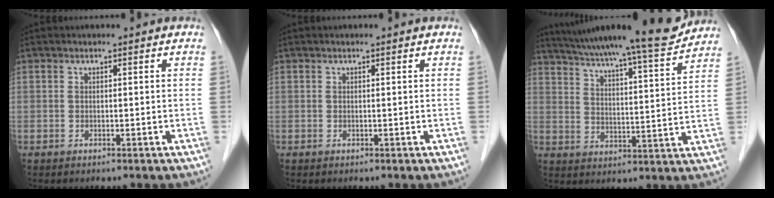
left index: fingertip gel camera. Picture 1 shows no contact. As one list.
[{"total": 0.0}, {"total": 16.2, "force": [14.8, -0.3, 6.6], "torque": [-0.103, -0.020, 0.212]}]